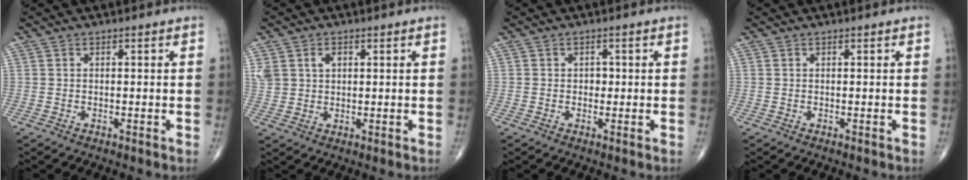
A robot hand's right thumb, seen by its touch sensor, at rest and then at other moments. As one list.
[{"total": 4.8, "force": [1.7, 3.6, 2.7], "torque": [-0.050, 0.003, 0.041]}, {"total": 1.3, "force": [0.0, 1.1, 0.7], "torque": [-0.001, 0.003, -0.003]}, {"total": 0.0}]